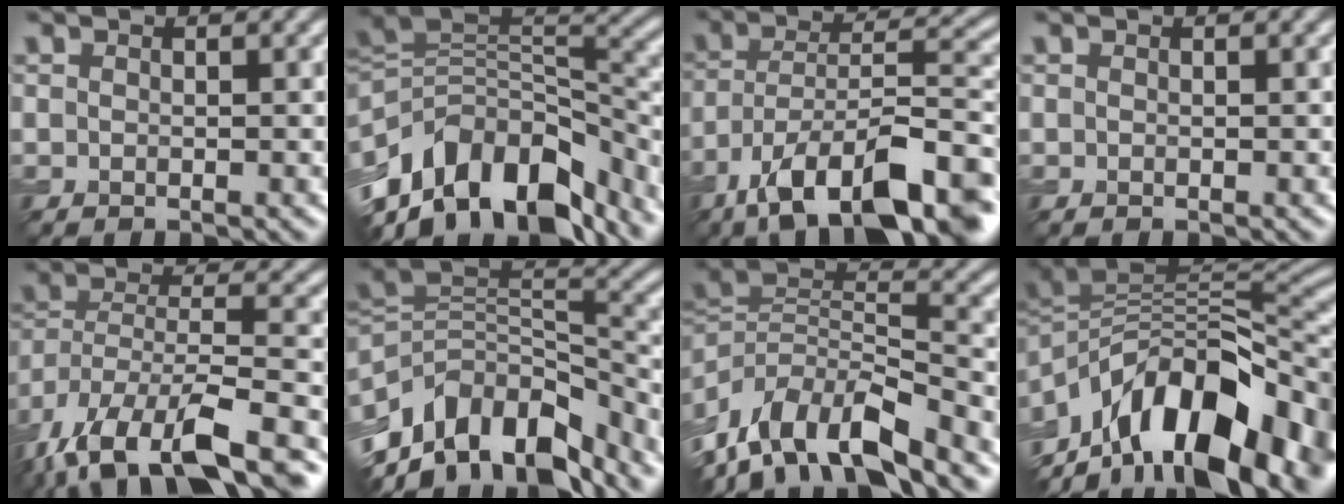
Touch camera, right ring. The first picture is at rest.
{"total": 12.6, "force": [-7.0, 7.3, 7.7], "torque": [-0.141, 0.018, -0.125]}
{"total": 14.2, "force": [-8.8, 5.0, 9.9], "torque": [-0.168, 0.005, -0.153]}
{"total": 0.0}
{"total": 15.6, "force": [-10.6, 5.8, 9.9], "torque": [-0.212, -0.022, -0.163]}
{"total": 11.8, "force": [-7.2, 6.6, 6.5], "torque": [-0.119, 0.022, -0.134]}
{"total": 11.6, "force": [-7.8, 5.0, 7.0], "torque": [-0.129, 0.016, -0.148]}
{"total": 15.3, "force": [-6.7, 8.3, 11.0], "torque": [-0.182, 0.012, -0.114]}